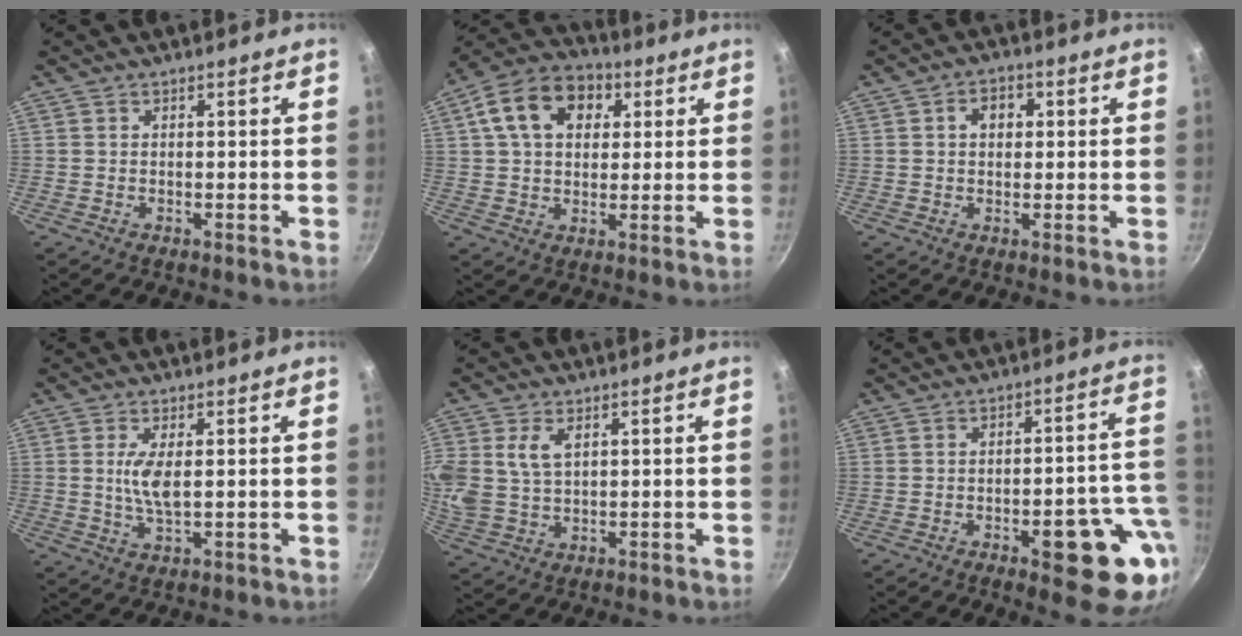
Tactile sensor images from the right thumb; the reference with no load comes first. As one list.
[{"total": 14.0, "force": [4.4, 10.0, 8.9], "torque": [-0.132, 0.018, 0.056]}, {"total": 4.3, "force": [1.0, 3.2, 2.7], "torque": [-0.020, 0.010, 0.011]}, {"total": 5.2, "force": [0.7, 1.8, 4.8], "torque": [-0.101, -0.004, 0.015]}, {"total": 11.3, "force": [3.2, 7.9, 7.5], "torque": [-0.170, 0.007, 0.068]}, {"total": 15.3, "force": [-5.6, 5.7, 13.0], "torque": [-0.118, 0.033, -0.069]}]